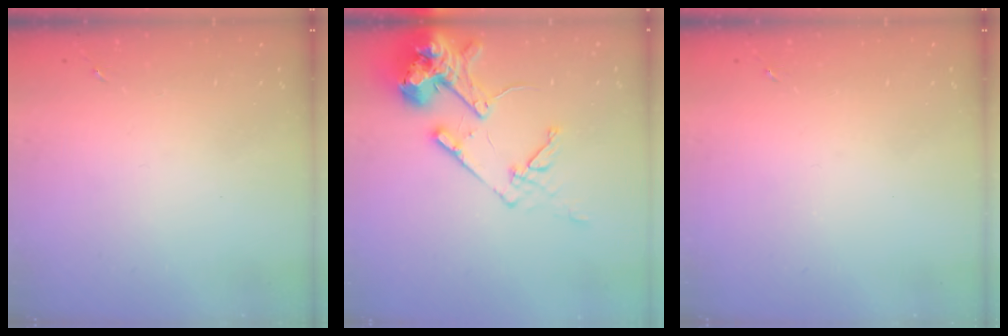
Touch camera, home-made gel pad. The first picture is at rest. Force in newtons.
{"total": 16.6, "press": 16.5, "slide": 2.3}
{"total": 0.0}